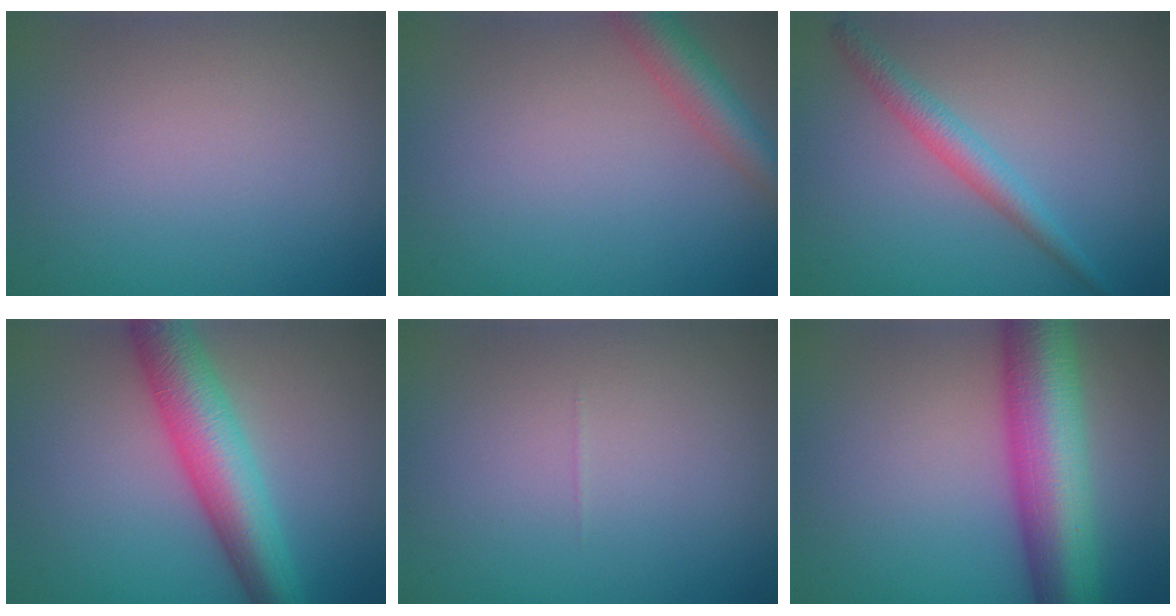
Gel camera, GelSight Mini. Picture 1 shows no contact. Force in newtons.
{"total": 3.5, "press": 3.5, "slide": 0.1}
{"total": 2.4, "press": 2.4, "slide": 0.1}
{"total": 7.0, "press": 7.0, "slide": 0.2}
{"total": 0.0}
{"total": 10.0, "press": 10.0, "slide": 0.2}